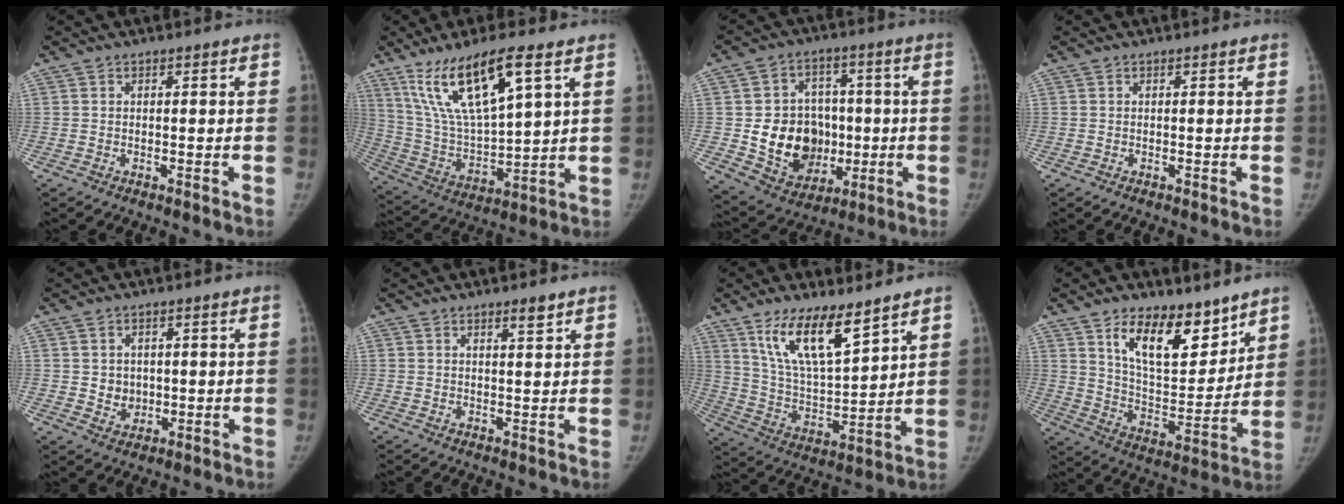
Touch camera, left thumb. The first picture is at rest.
{"total": 17.5, "force": [9.7, 4.4, 13.9], "torque": [-0.266, -0.038, 0.198]}
{"total": 16.3, "force": [-1.7, 13.2, 9.5], "torque": [-0.101, 0.011, -0.008]}
{"total": 0.0}
{"total": 3.9, "force": [0.3, 3.4, 1.9], "torque": [-0.014, -0.003, 0.015]}
{"total": 2.3, "force": [1.7, 0.3, 1.6], "torque": [-0.021, -0.012, 0.028]}
{"total": 14.3, "force": [9.5, 4.4, 9.8], "torque": [-0.156, -0.057, 0.191]}
{"total": 16.2, "force": [10.5, 7.6, 9.7], "torque": [-0.108, -0.079, 0.188]}